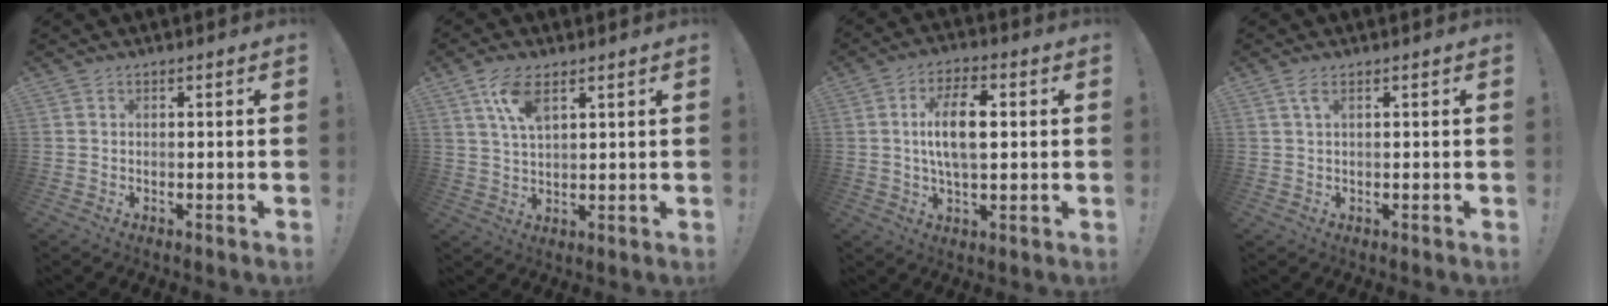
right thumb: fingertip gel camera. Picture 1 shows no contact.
{"total": 8.0, "force": [4.2, 3.2, 5.9], "torque": [-0.112, -0.015, 0.074]}
{"total": 10.7, "force": [1.6, 4.9, 9.4], "torque": [-0.170, 0.000, 0.022]}
{"total": 2.0, "force": [0.9, 0.3, 1.8], "torque": [-0.037, 0.002, 0.016]}